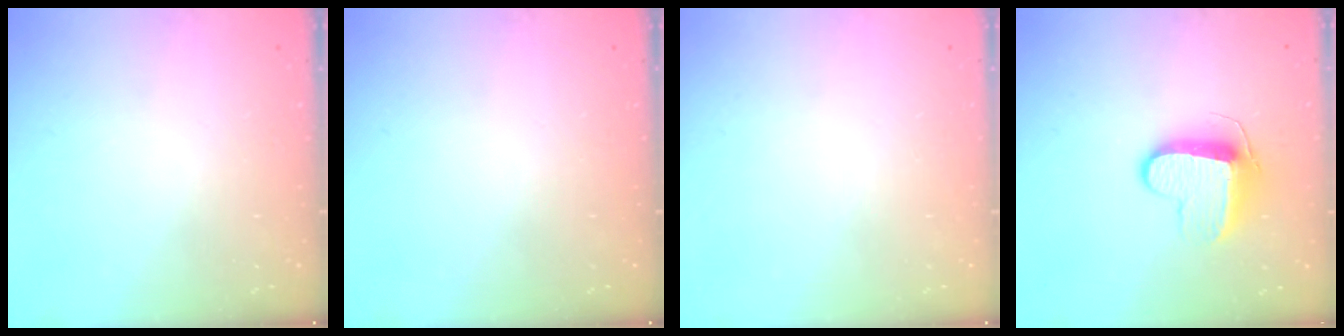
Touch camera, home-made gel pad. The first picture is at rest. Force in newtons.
{"total": 0.0}
{"total": 0.0}
{"total": 9.9, "press": 9.9, "slide": 0.3}